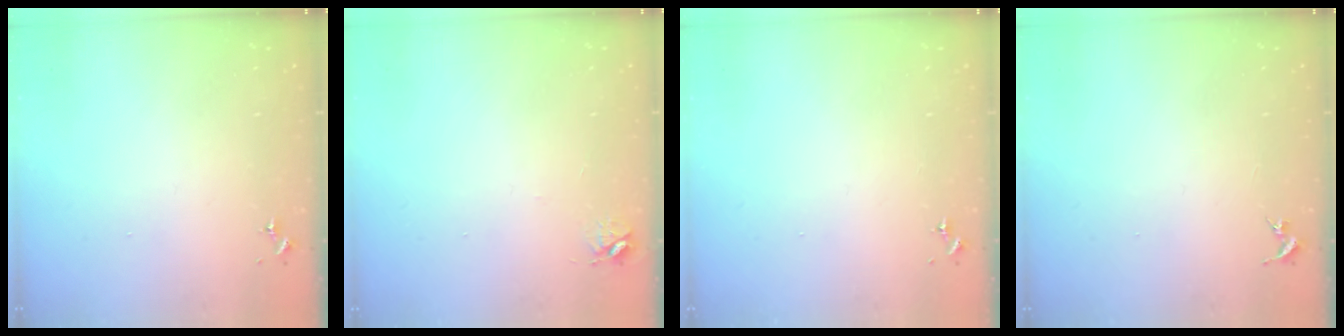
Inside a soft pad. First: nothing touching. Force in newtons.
{"total": 4.7, "press": 4.7, "slide": 0.6}
{"total": 0.0}
{"total": 0.0}